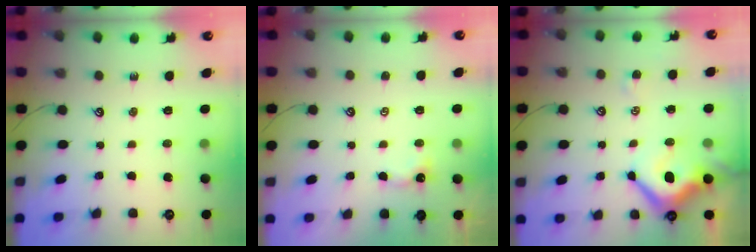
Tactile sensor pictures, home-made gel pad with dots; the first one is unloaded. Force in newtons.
{"total": 0.0}
{"total": 9.7, "press": 9.6, "slide": 1.2}